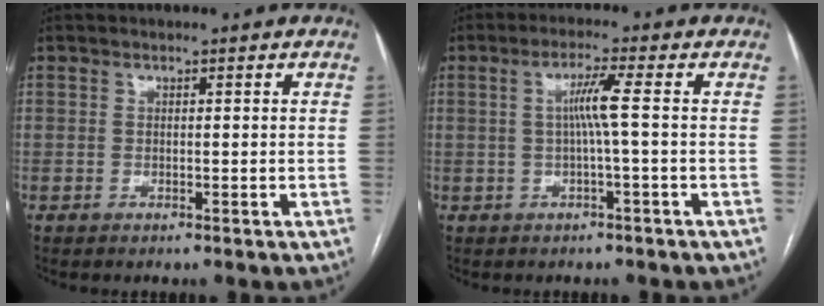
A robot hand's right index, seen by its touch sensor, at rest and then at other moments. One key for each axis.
{"total": 4.0, "fx": 0.1, "fy": -0.9, "fz": 3.9, "tx": -0.074, "ty": 0.008, "tz": 0.003}